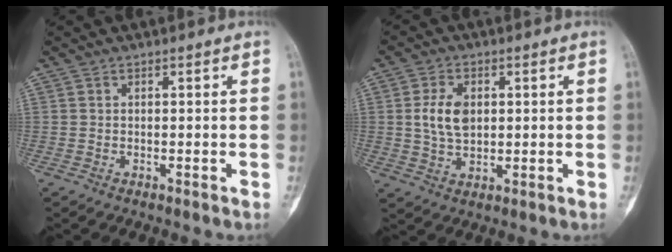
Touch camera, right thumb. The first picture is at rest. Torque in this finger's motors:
{"motor_torque": [-0.53, 0.71, 0.46, 0.43, 0.06]}